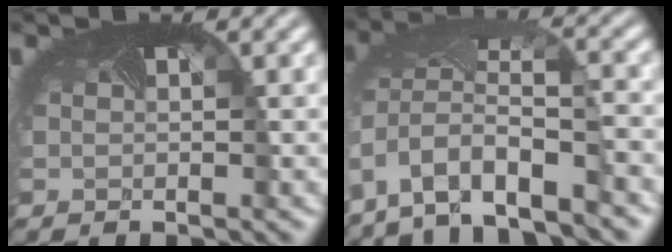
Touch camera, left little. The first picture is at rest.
{"total": 8.4, "force": [-6.3, 3.1, 4.5], "torque": [-0.095, -0.019, -0.104]}